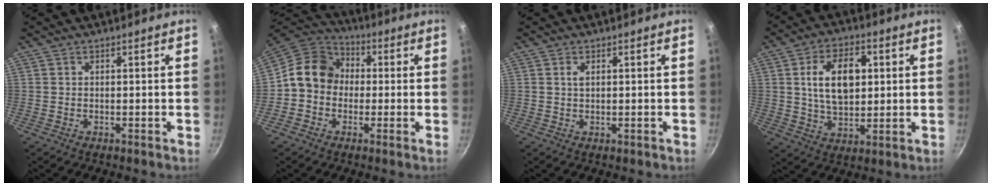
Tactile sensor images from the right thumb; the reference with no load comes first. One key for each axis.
{"total": 11.4, "fx": 0.1, "fy": 9.9, "fz": 5.7, "tx": -0.060, "ty": 0.033, "tz": -0.022}
{"total": 1.3, "fx": 0.4, "fy": 0.6, "fz": 1.0, "tx": -0.018, "ty": 0.000, "tz": 0.008}
{"total": 12.6, "fx": 2.4, "fy": 7.9, "fz": 9.6, "tx": -0.137, "ty": -0.003, "tz": 0.040}